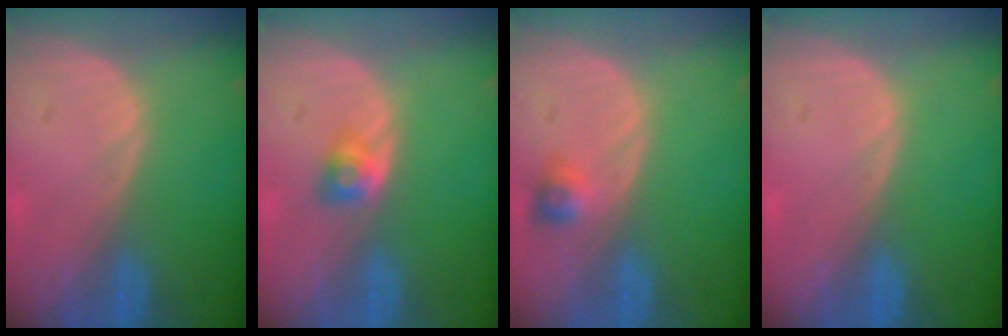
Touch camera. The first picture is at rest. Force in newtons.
{"total": 2.7, "press": 2.4, "slide": 1.3}
{"total": 2.6, "press": 2.4, "slide": 1.0}
{"total": 0.0}